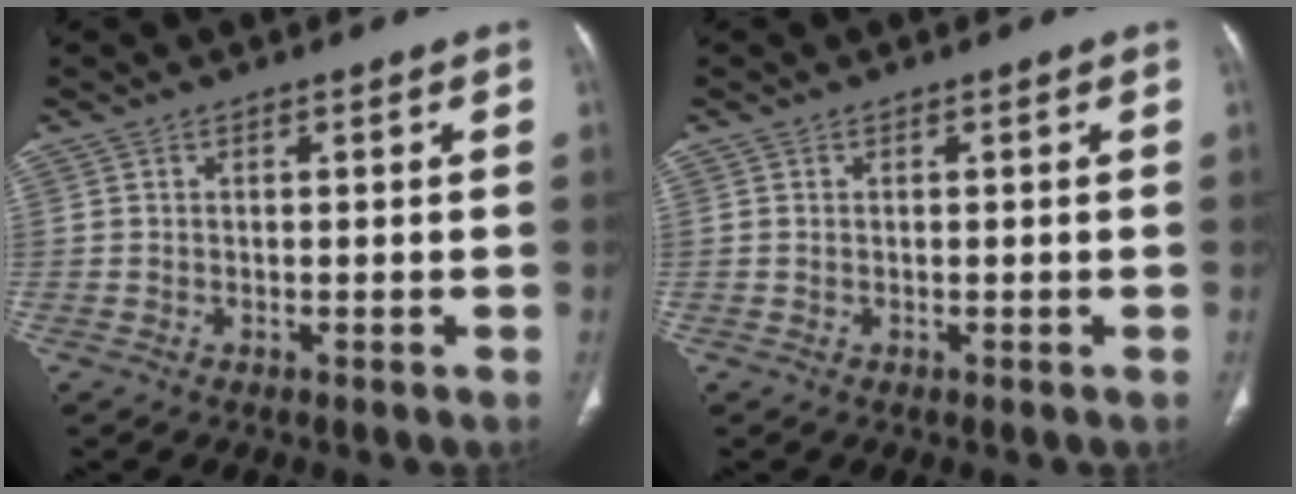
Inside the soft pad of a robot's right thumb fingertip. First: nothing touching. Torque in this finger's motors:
{"motor_torque": [-0.37, 0.10, -0.23, 0.41, -0.02]}